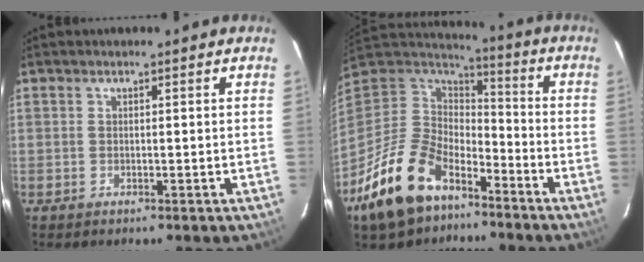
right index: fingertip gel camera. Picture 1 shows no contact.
{"total": 20.6, "force": [-12.4, 11.9, 11.4], "torque": [-0.260, -0.007, -0.210]}